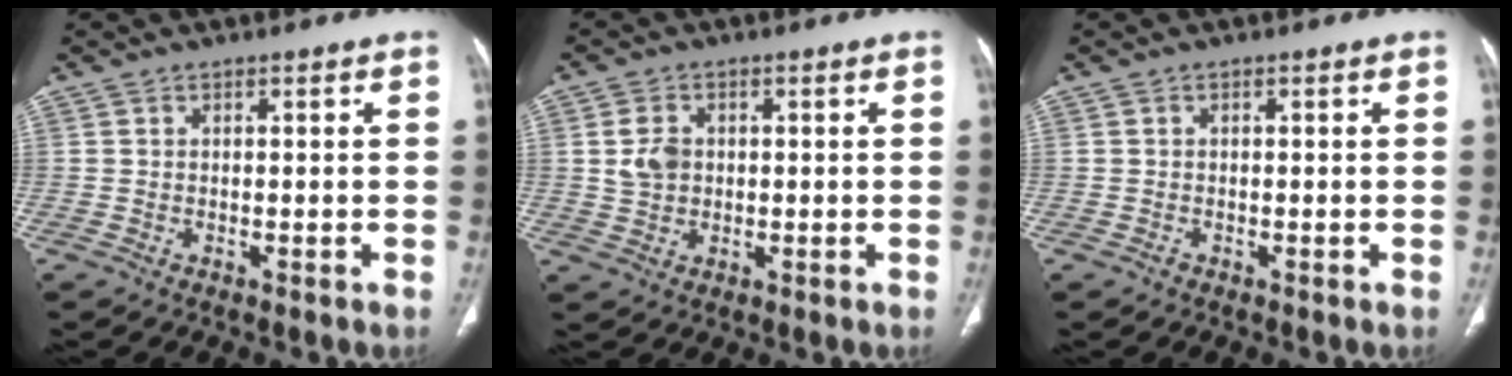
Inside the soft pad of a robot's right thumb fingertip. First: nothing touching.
{"total": 4.5, "force": [0.5, 3.5, 2.8], "torque": [-0.044, 0.001, 0.012]}
{"total": 0.5, "force": [-0.3, 0.4, 0.1], "torque": [0.000, 0.001, -0.007]}